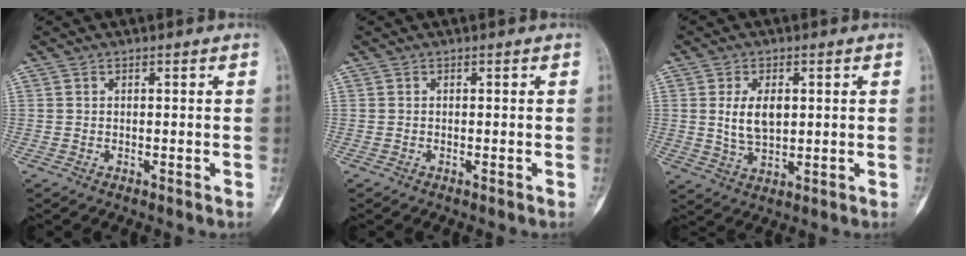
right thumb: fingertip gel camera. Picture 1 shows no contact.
{"total": 0.0}
{"total": 6.8, "force": [1.2, 3.9, 5.4], "torque": [-0.088, -0.009, 0.028]}